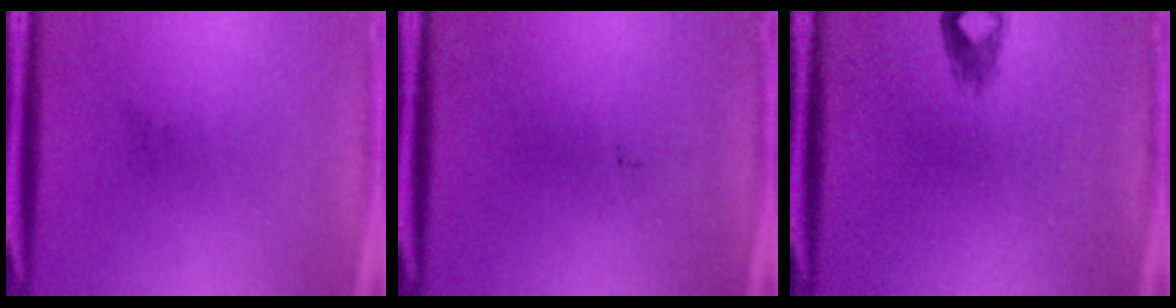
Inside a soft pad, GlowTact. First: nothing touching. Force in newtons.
{"total": 0.0}
{"total": 1.4}